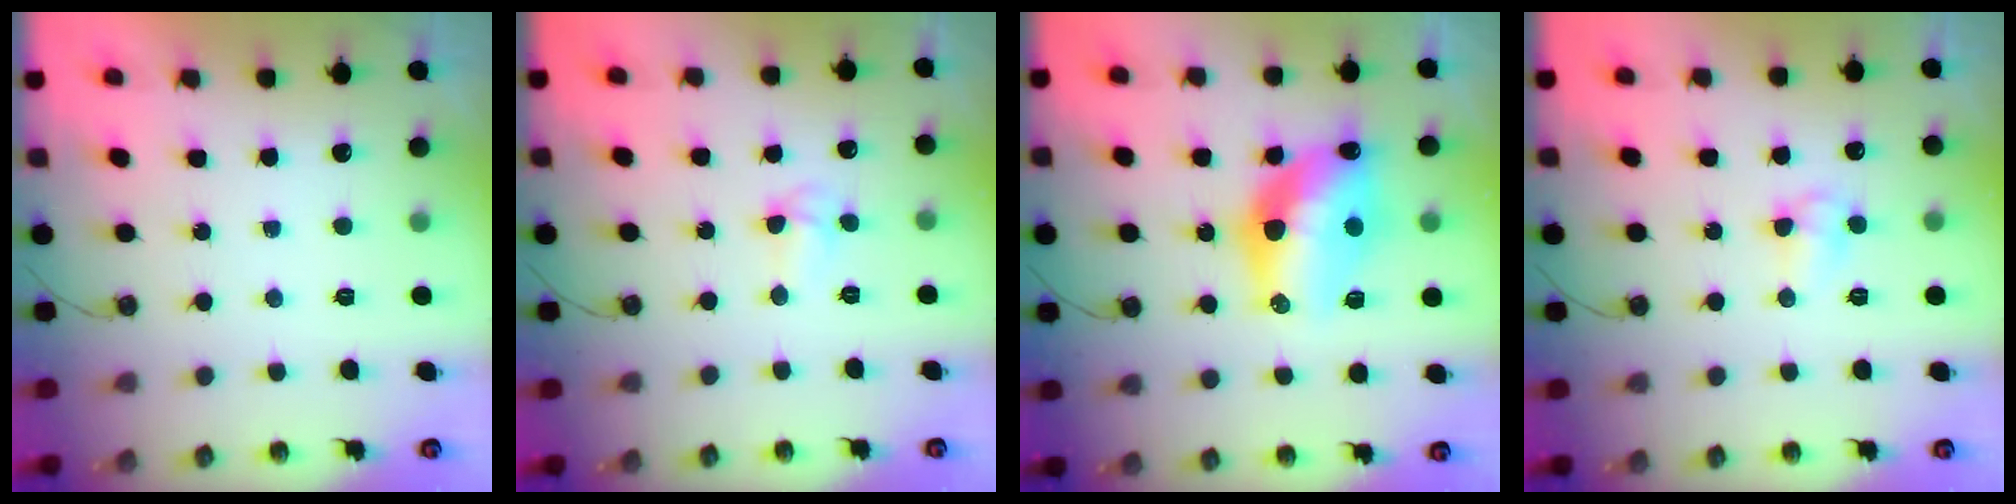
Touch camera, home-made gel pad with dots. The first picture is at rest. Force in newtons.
{"total": 4.7, "press": 2.9, "slide": 3.7}
{"total": 15.3, "press": 15.1, "slide": 2.4}
{"total": 6.1, "press": 4.9, "slide": 3.7}